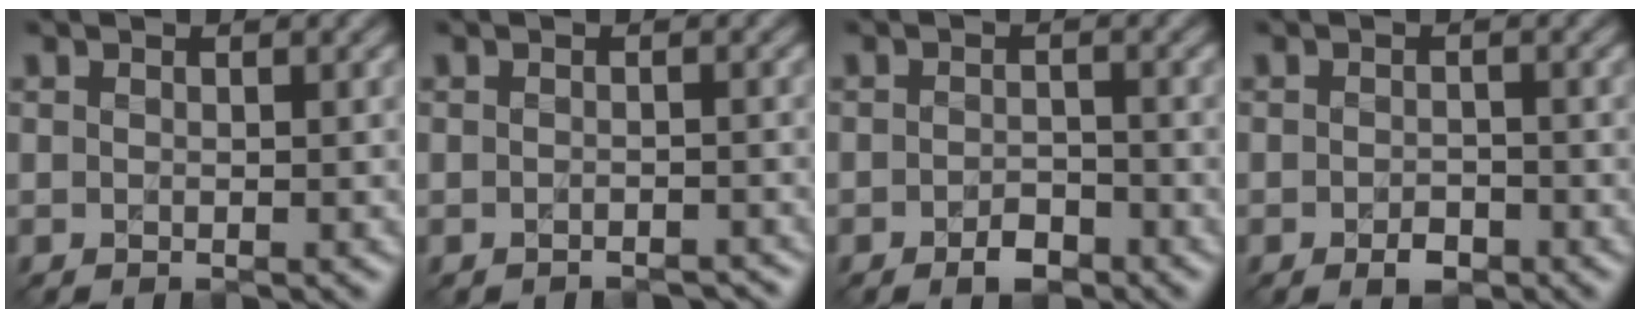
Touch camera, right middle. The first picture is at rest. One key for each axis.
{"total": 1.6, "fx": -1.5, "fy": 0.3, "fz": 0.3, "tx": -0.001, "ty": 0.001, "tz": -0.019}
{"total": 2.2, "fx": -1.4, "fy": 1.1, "fz": 1.4, "tx": -0.022, "ty": 0.002, "tz": -0.025}
{"total": 1.8, "fx": -1.0, "fy": 1.0, "fz": 1.2, "tx": -0.021, "ty": -0.001, "tz": -0.018}